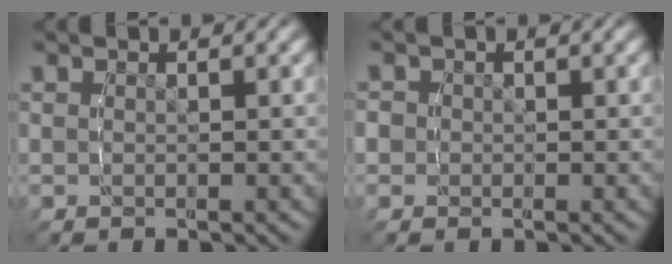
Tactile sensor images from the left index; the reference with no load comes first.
{"total": 2.2, "force": [-0.3, 2.1, -0.2], "torque": [-0.001, -0.011, -0.001]}